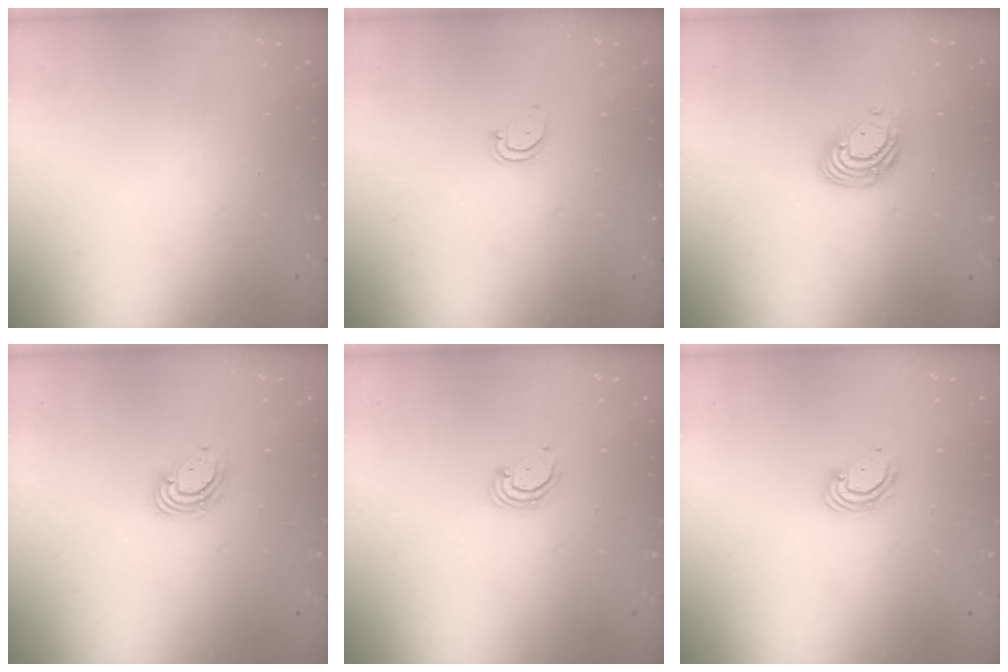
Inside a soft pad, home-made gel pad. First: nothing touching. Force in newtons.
{"total": 2.8, "press": 2.8, "slide": 0.2}
{"total": 9.9, "press": 9.9, "slide": 1.1}
{"total": 5.4, "press": 5.4, "slide": 0.7}
{"total": 2.3, "press": 2.3, "slide": 0.2}
{"total": 4.9, "press": 4.9, "slide": 0.4}